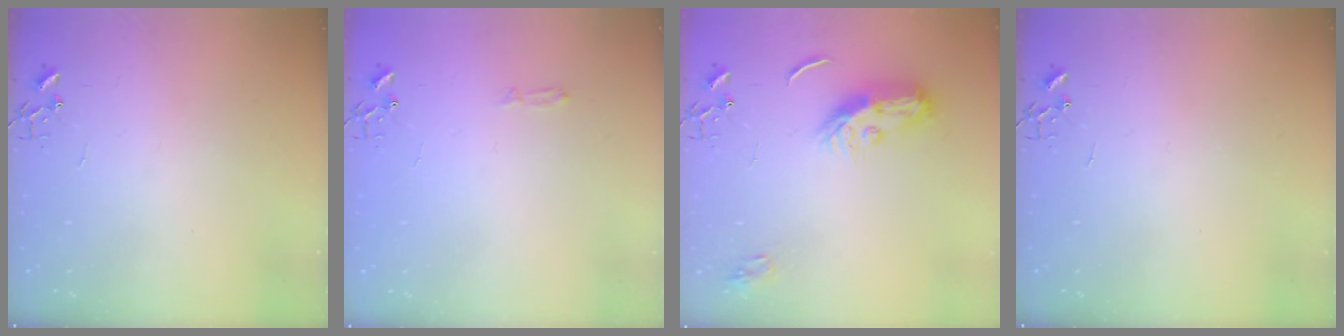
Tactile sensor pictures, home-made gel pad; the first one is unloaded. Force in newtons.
{"total": 2.8, "press": 2.8, "slide": 0.4}
{"total": 10.6, "press": 10.6, "slide": 0.0}
{"total": 0.0}